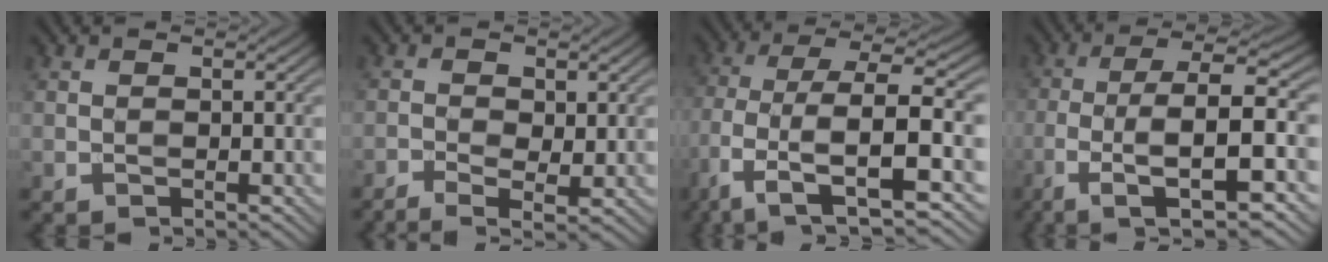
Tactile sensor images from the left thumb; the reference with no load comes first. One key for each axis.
{"total": 3.1, "fx": -1.1, "fy": 1.4, "fz": 2.5, "tx": -0.055, "ty": -0.006, "tz": -0.021}
{"total": 10.8, "fx": -2.3, "fy": 4.5, "fz": 9.6, "tx": -0.190, "ty": -0.003, "tz": -0.052}
{"total": 11.4, "fx": -4.3, "fy": 2.8, "fz": 10.2, "tx": -0.172, "ty": 0.007, "tz": -0.077}